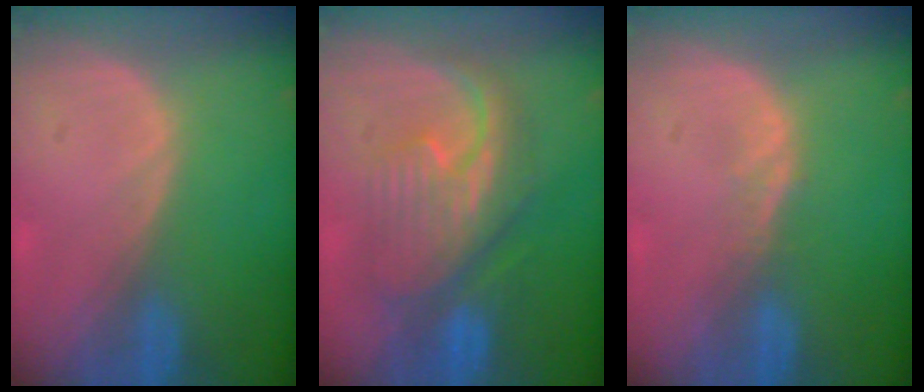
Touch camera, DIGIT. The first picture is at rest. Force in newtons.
{"total": 9.0, "press": 8.9, "slide": 0.5}
{"total": 1.1, "press": 1.1, "slide": 0.1}